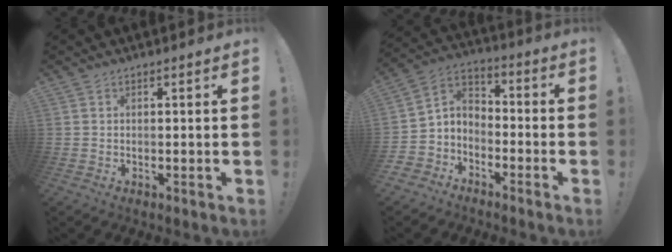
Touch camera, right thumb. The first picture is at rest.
{"total": 6.3, "force": [-4.1, 4.7, 0.7], "torque": [-0.021, 0.023, -0.074]}